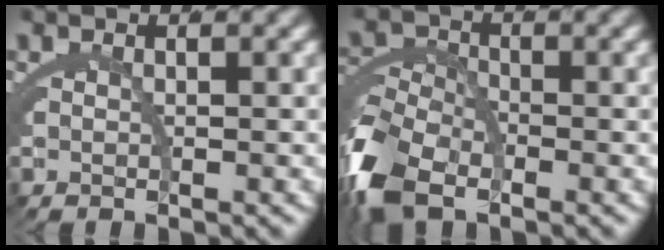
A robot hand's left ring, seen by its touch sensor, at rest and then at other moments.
{"total": 5.0, "force": [-2.6, 2.9, 3.1], "torque": [-0.072, -0.019, -0.036]}